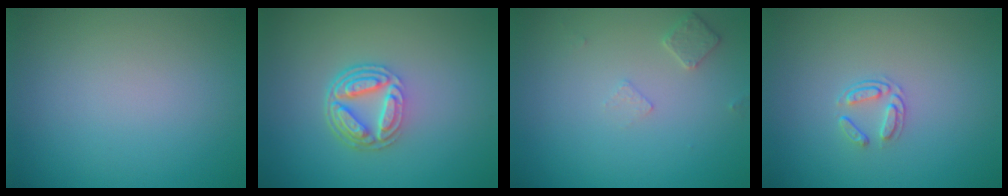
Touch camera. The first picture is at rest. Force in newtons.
{"total": 4.4, "press": 3.3, "slide": 2.9}
{"total": 1.5, "press": 1.4, "slide": 0.3}
{"total": 1.6, "press": 1.0, "slide": 1.2}